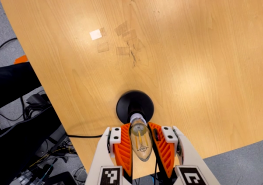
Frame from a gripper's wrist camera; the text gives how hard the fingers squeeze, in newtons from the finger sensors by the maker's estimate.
{"total": 19.2, "left": 17.4, "right": 20.9}